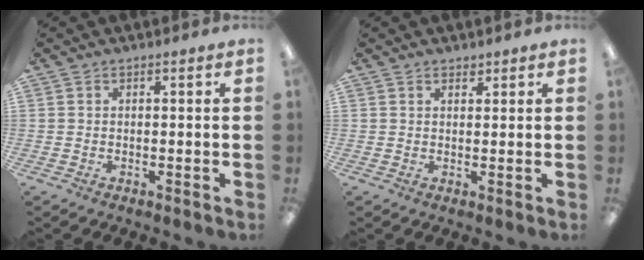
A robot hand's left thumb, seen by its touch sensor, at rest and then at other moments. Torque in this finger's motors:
{"motor_torque": [-0.36, -0.24, -0.21, -0.23, 0.03]}